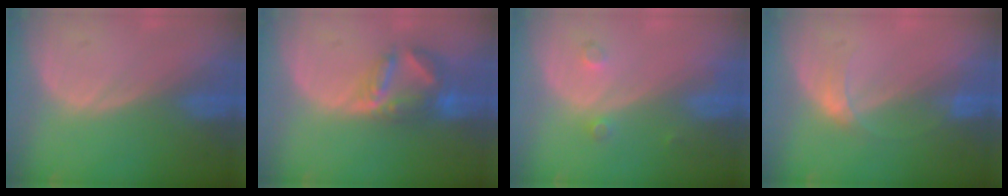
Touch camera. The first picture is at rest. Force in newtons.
{"total": 7.2, "press": 6.3, "slide": 3.4}
{"total": 2.1, "press": 1.8, "slide": 1.1}
{"total": 2.5, "press": 2.5, "slide": 0.1}